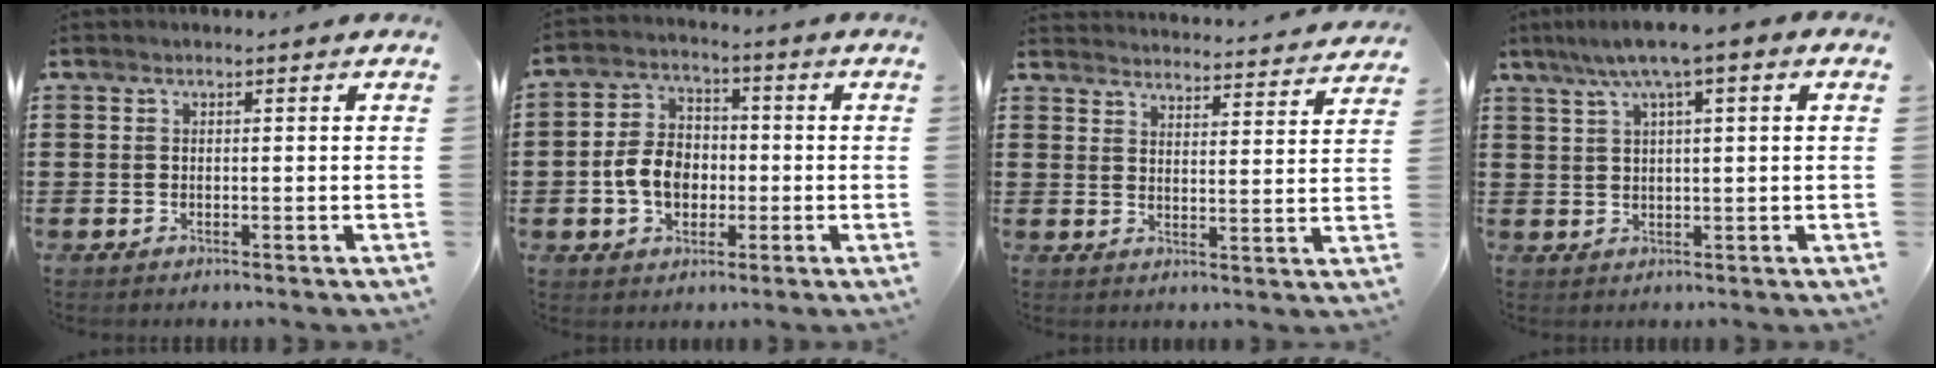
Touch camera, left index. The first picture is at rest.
{"total": 7.1, "force": [-1.3, 5.5, 4.3], "torque": [-0.099, 0.005, -0.032]}
{"total": 3.7, "force": [3.7, -0.3, -0.2], "torque": [-0.005, -0.035, 0.061]}
{"total": 5.1, "force": [2.2, 0.6, 4.6], "torque": [-0.095, 0.002, 0.034]}